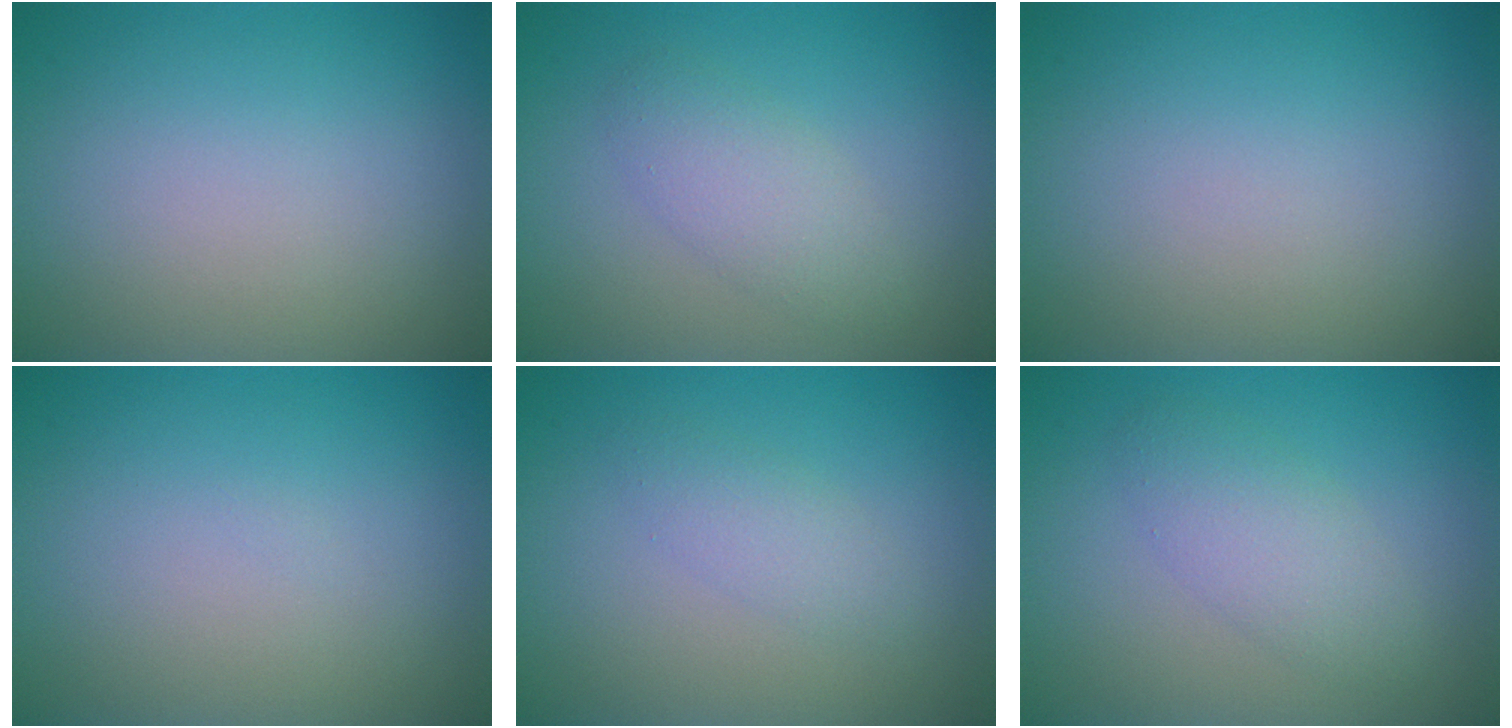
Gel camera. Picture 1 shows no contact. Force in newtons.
{"total": 2.8, "press": 2.8, "slide": 0.0}
{"total": 0.0}
{"total": 0.0}
{"total": 1.7, "press": 1.7, "slide": 0.1}
{"total": 2.8, "press": 2.8, "slide": 0.2}